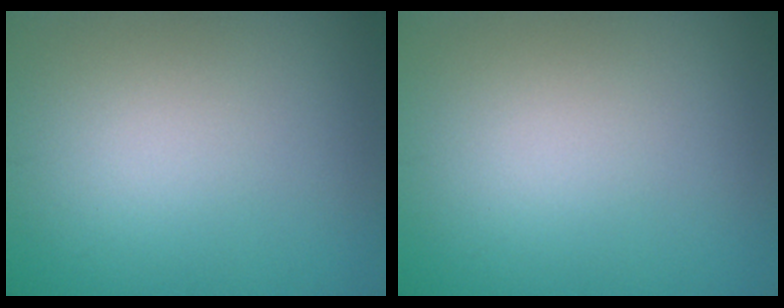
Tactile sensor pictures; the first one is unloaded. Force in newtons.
{"total": 0.0}